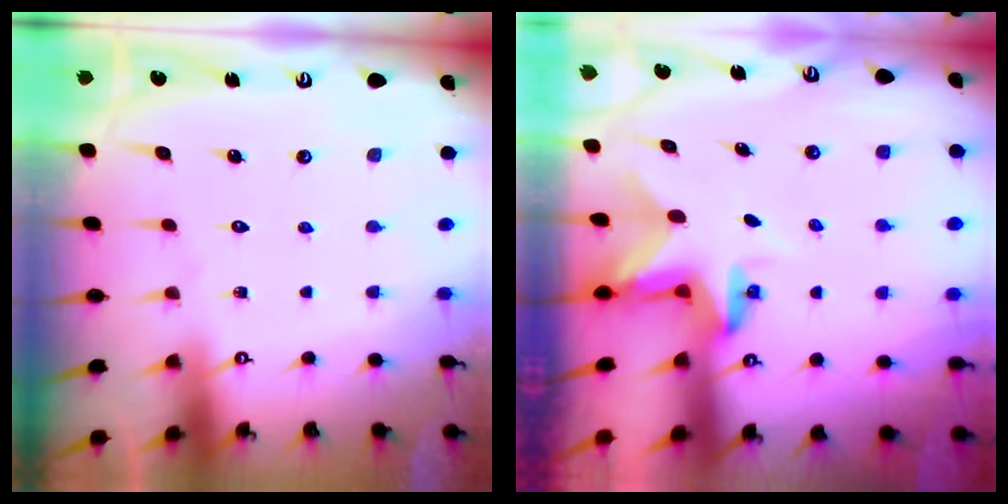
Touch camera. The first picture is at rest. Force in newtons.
{"total": 2.9, "press": 2.9, "slide": 0.2}